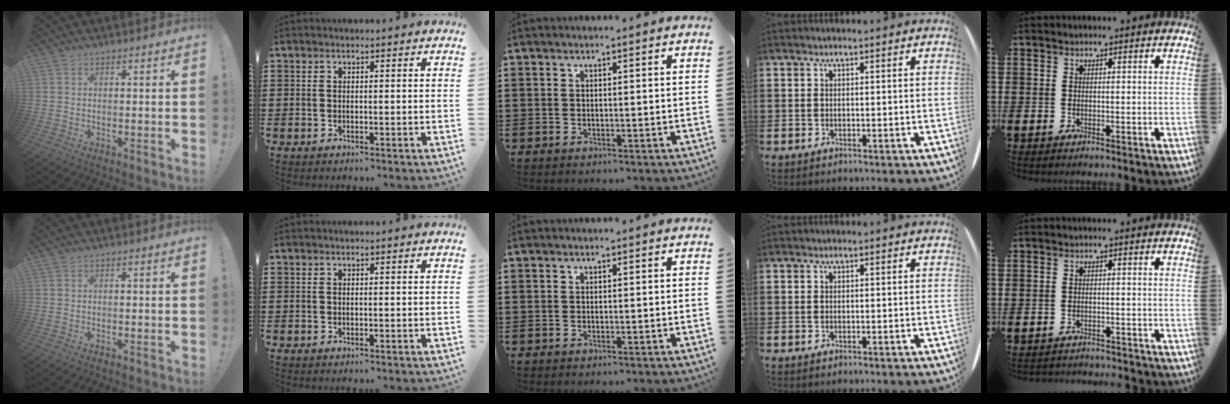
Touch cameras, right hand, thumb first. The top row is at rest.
{"little": {"total": 1.4, "force": [-1.4, 0.0, -0.1], "torque": [-0.003, 0.003, -0.030]}}